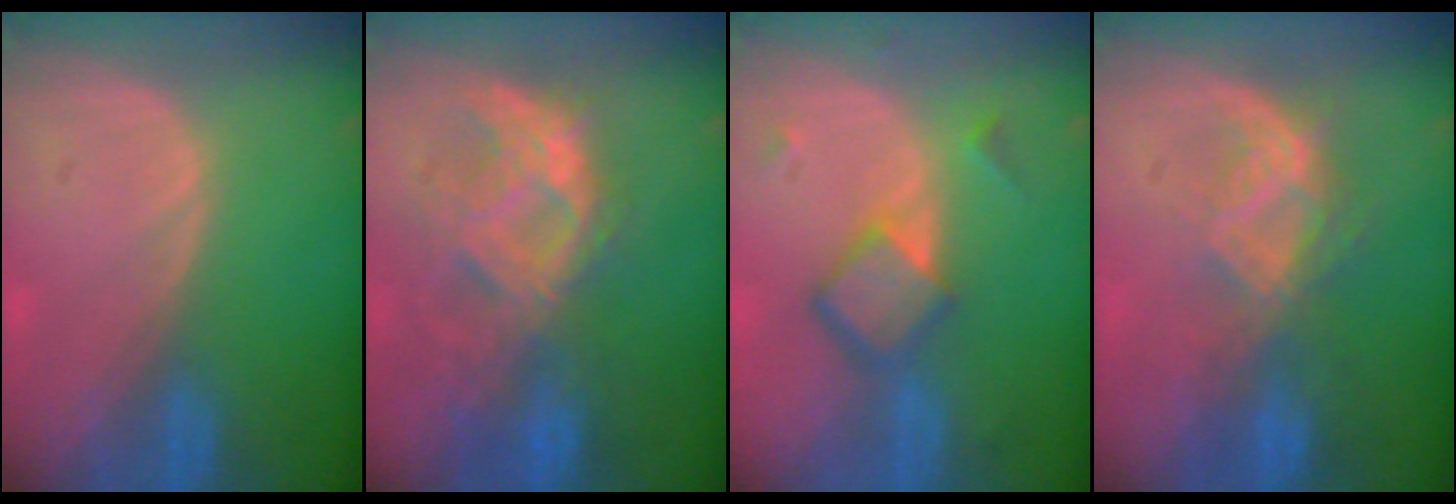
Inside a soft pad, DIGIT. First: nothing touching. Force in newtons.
{"total": 9.6, "press": 8.9, "slide": 3.8}
{"total": 6.3, "press": 5.4, "slide": 3.4}
{"total": 6.9, "press": 6.5, "slide": 2.2}